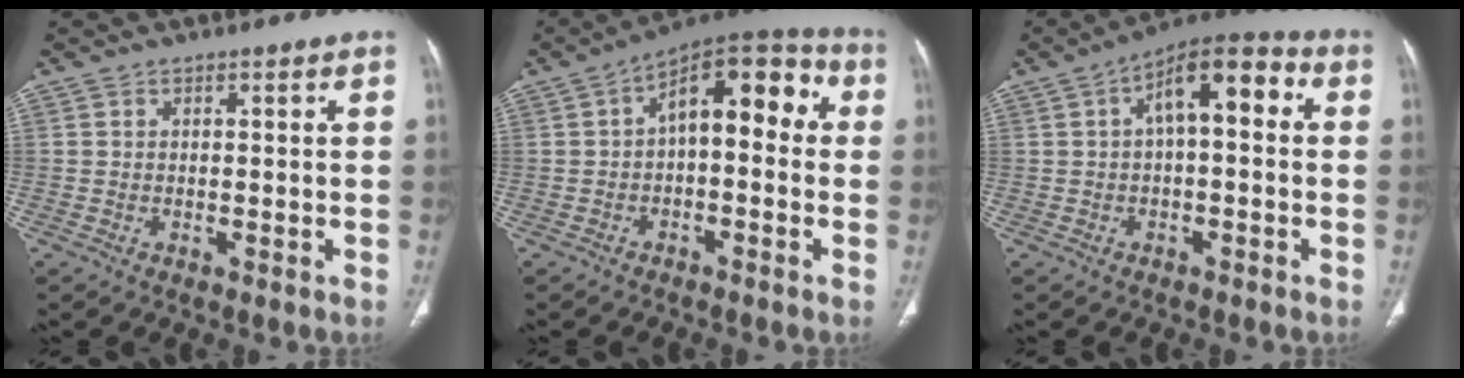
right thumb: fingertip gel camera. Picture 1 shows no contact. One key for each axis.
{"total": 13.1, "fx": 1.3, "fy": 6.7, "fz": 11.2, "tx": -0.126, "ty": 0.049, "tz": 0.006}
{"total": 11.6, "fx": 2.1, "fy": 5.1, "fz": 10.2, "tx": -0.140, "ty": 0.037, "tz": 0.023}